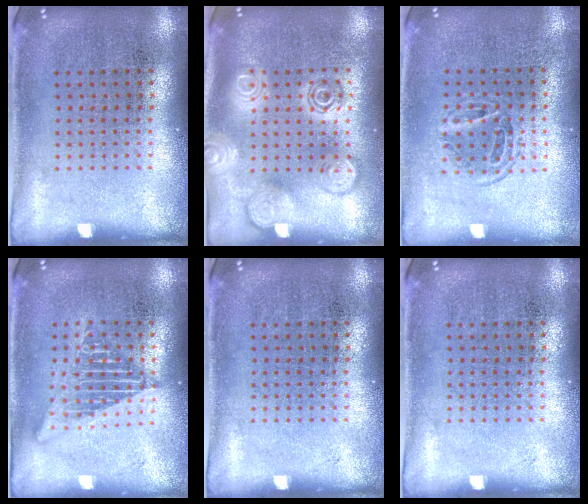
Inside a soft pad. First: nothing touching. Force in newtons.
{"total": 2.7, "press": 2.7, "slide": 0.3}
{"total": 1.2, "press": 1.0, "slide": 0.7}
{"total": 2.2, "press": 2.2, "slide": 0.2}
{"total": 0.0}
{"total": 0.0}